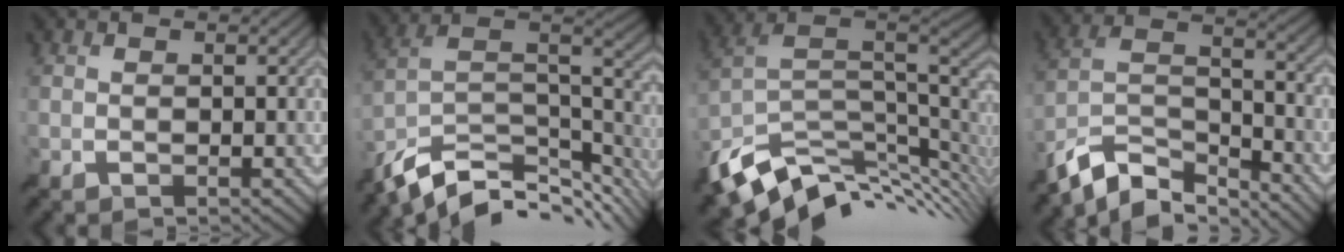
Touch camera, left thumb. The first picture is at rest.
{"total": 12.8, "force": [-8.6, 5.4, 7.8], "torque": [-0.185, -0.008, -0.145]}
{"total": 12.4, "force": [-5.4, 6.4, 9.1], "torque": [-0.210, -0.022, -0.090]}
{"total": 10.4, "force": [-8.4, 3.5, 5.0], "torque": [-0.105, 0.000, -0.171]}